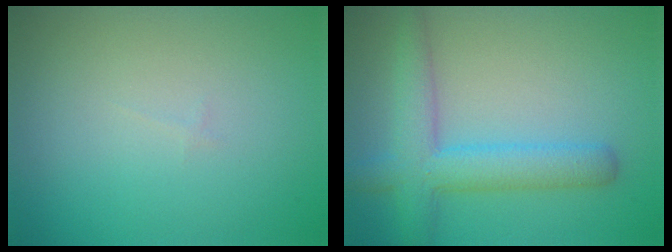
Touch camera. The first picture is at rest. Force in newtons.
{"total": 5.0, "press": 5.0, "slide": 0.1}